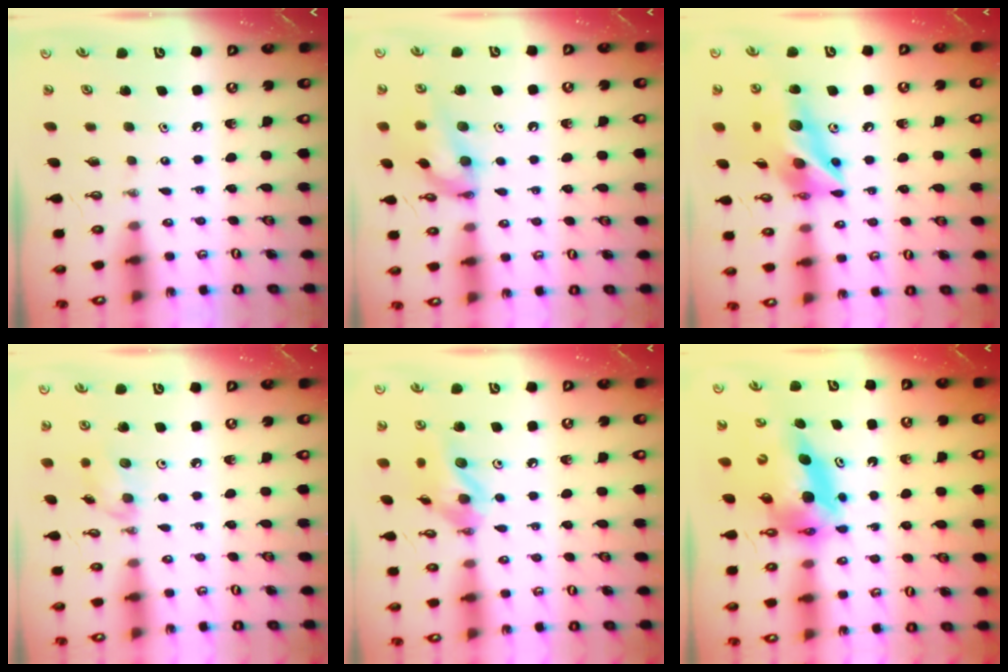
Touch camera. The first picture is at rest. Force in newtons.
{"total": 13.3, "press": 13.3, "slide": 0.7}
{"total": 14.7, "press": 14.7, "slide": 1.6}
{"total": 6.4, "press": 6.2, "slide": 1.6}
{"total": 13.1, "press": 13.0, "slide": 1.5}
{"total": 11.6, "press": 11.6, "slide": 1.1}